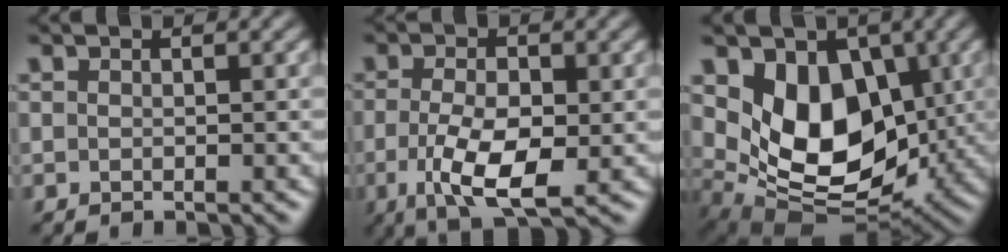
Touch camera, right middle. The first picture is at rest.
{"total": 6.2, "force": [-1.5, 2.5, 5.4], "torque": [-0.107, -0.011, -0.027]}
{"total": 9.2, "force": [1.9, 6.4, 6.3], "torque": [-0.111, -0.029, 0.028]}